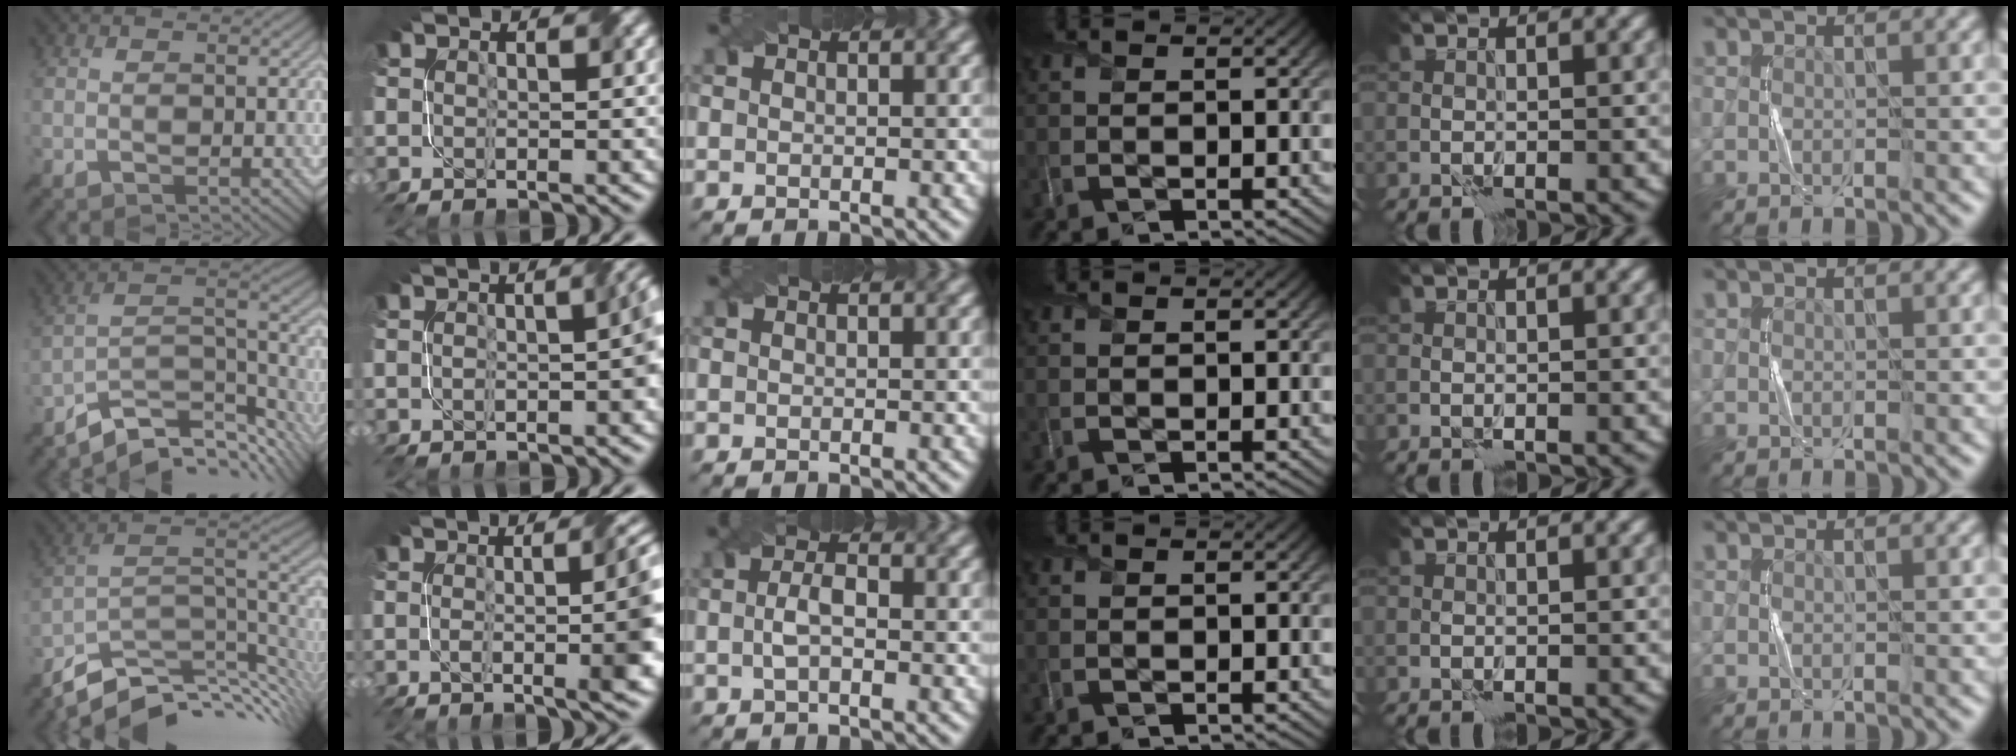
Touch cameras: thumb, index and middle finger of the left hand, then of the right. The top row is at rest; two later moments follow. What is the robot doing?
{"motion": "twist", "object": "screw"}